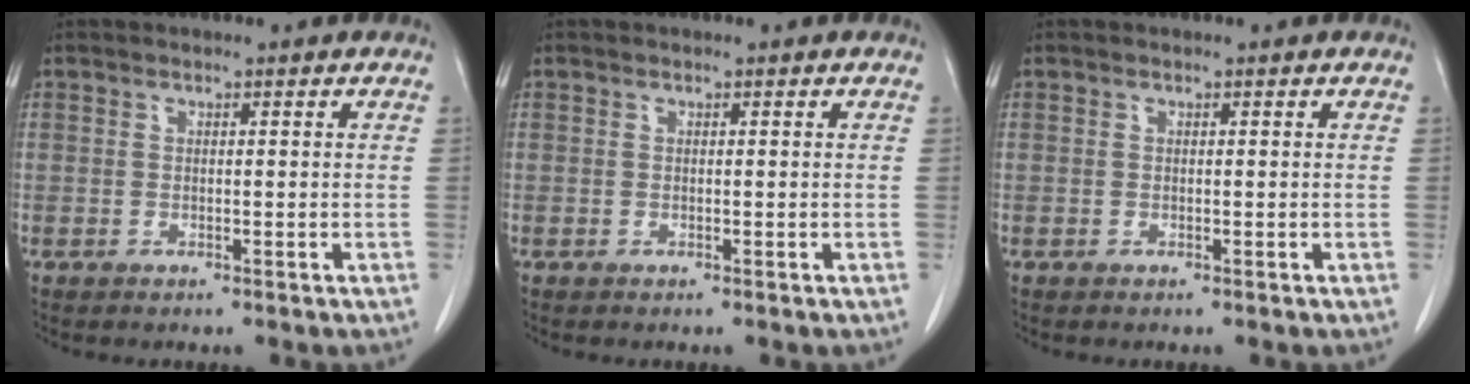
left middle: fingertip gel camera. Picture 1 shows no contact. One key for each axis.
{"total": 0.0}
{"total": 0.0}